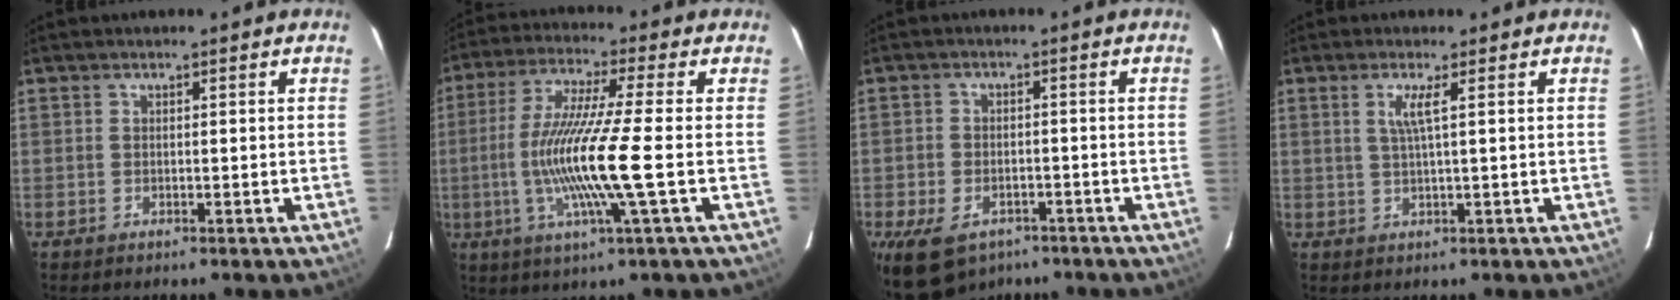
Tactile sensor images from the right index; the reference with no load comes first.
{"total": 13.0, "force": [-2.6, -1.0, 12.7], "torque": [-0.251, -0.013, -0.046]}
{"total": 11.5, "force": [-7.1, 7.0, 5.7], "torque": [-0.134, -0.013, -0.107]}
{"total": 2.8, "force": [1.0, -0.5, 2.6], "torque": [-0.051, -0.003, 0.020]}